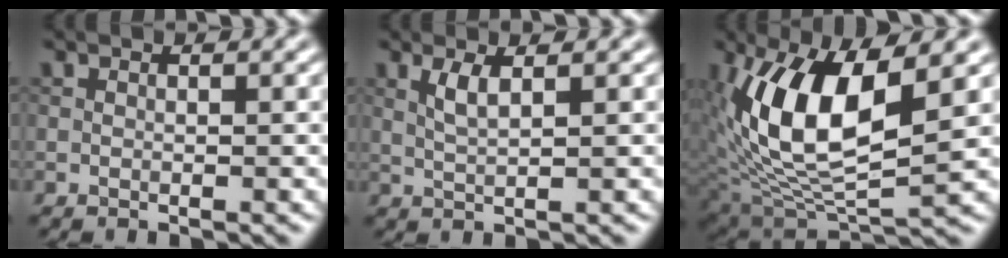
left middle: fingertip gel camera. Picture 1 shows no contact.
{"total": 1.8, "force": [0.7, 0.3, 1.6], "torque": [-0.038, 0.000, 0.013]}
{"total": 10.3, "force": [2.5, 4.4, 9.0], "torque": [-0.182, -0.009, 0.047]}